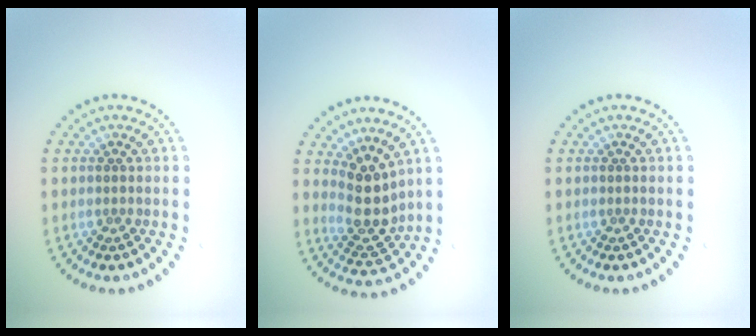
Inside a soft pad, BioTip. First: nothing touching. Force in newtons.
{"total": 3.9, "press": 3.0, "slide": 2.4}
{"total": 0.0}